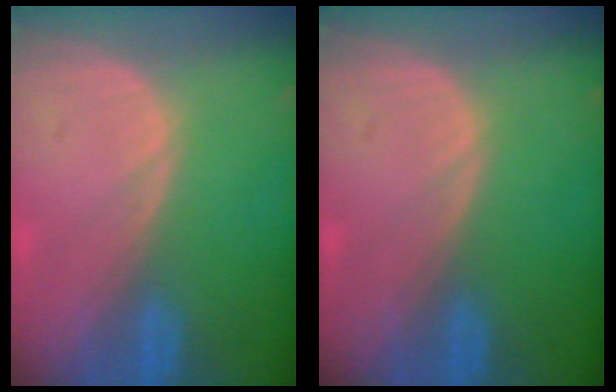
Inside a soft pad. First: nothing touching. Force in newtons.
{"total": 0.0}